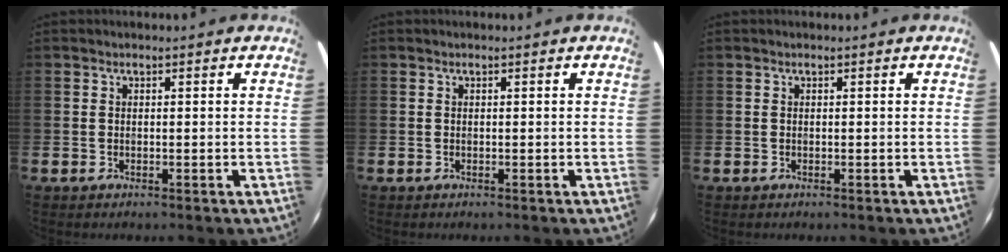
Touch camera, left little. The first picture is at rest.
{"total": 0.0}
{"total": 0.0}